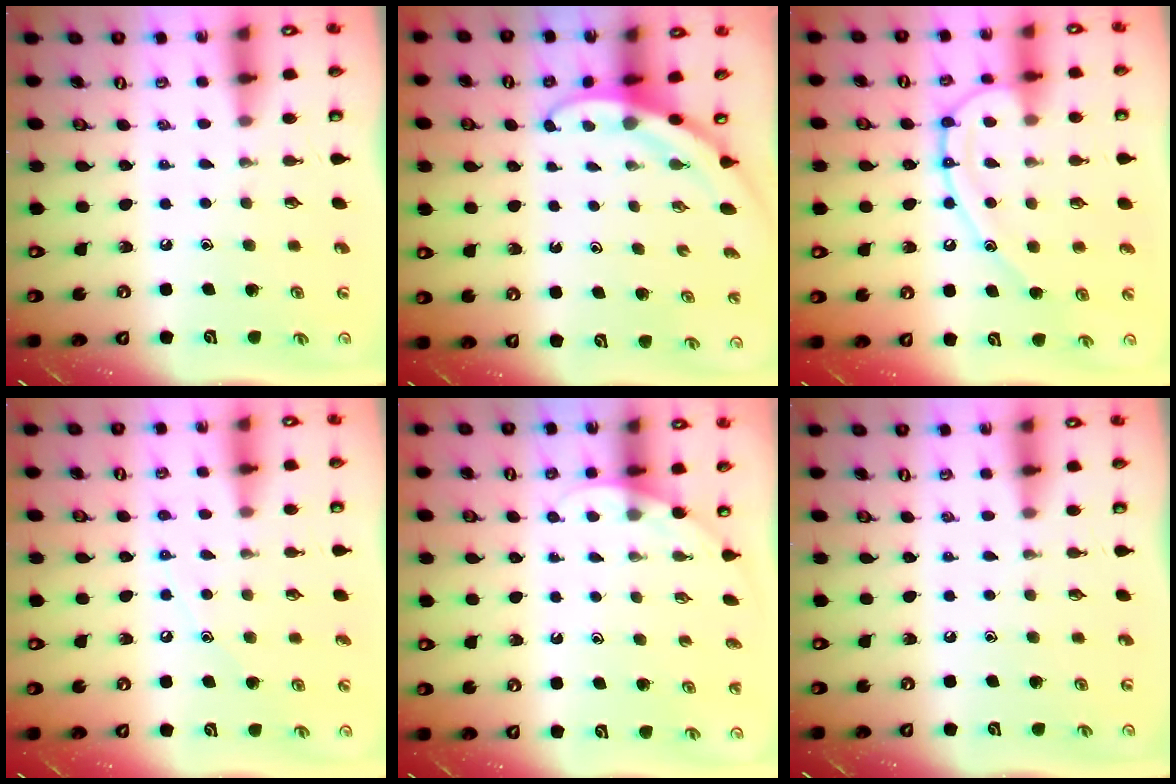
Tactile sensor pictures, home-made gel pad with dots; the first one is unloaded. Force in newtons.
{"total": 2.9, "press": 2.9, "slide": 0.1}
{"total": 13.7, "press": 13.6, "slide": 1.4}
{"total": 6.9, "press": 6.9, "slide": 0.7}
{"total": 2.8, "press": 2.8, "slide": 0.1}
{"total": 0.0}